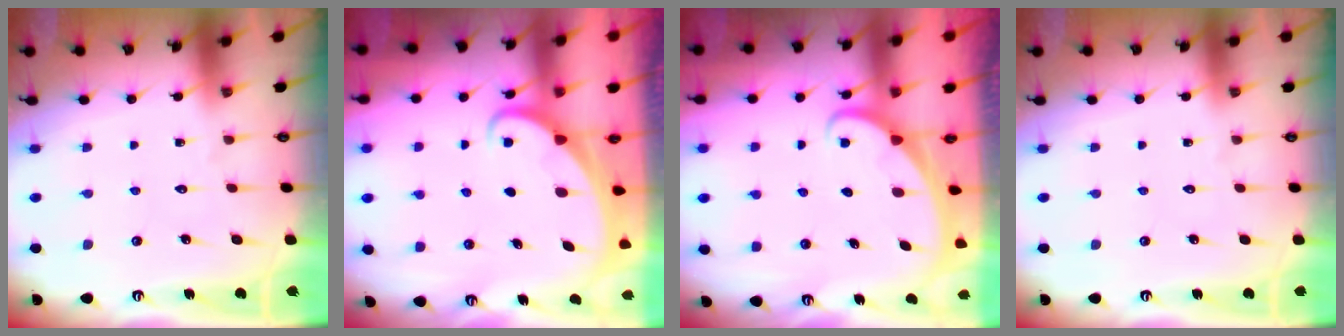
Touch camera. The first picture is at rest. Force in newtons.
{"total": 2.4, "press": 2.4, "slide": 0.2}
{"total": 1.7, "press": 1.7, "slide": 0.1}
{"total": 0.0}